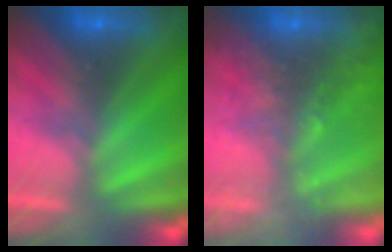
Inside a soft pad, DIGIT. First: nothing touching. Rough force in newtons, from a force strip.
{"total": 9.1}